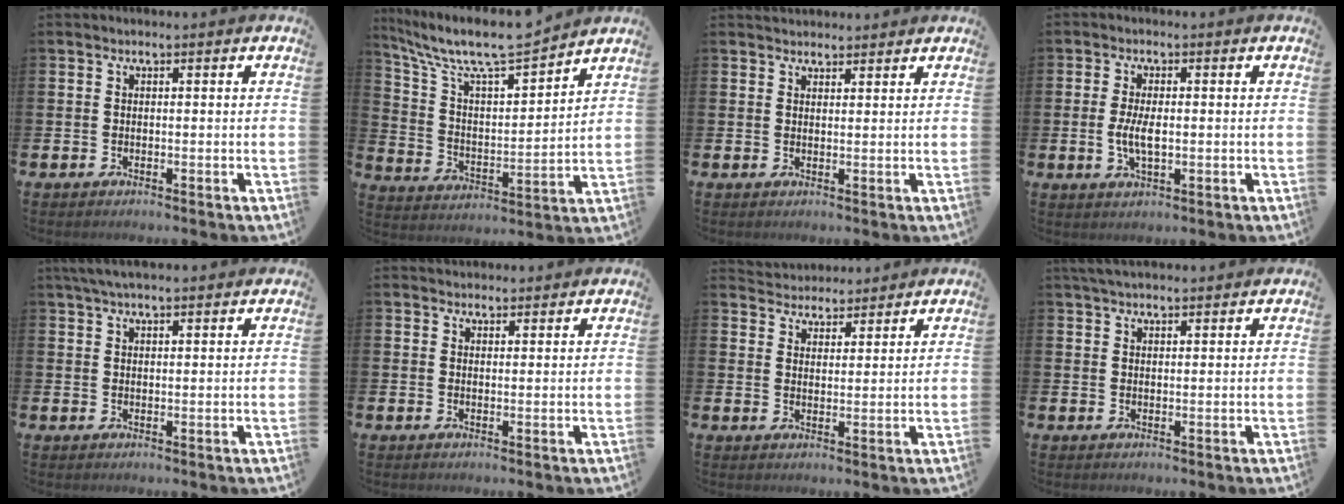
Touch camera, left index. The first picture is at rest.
{"total": 10.1, "force": [9.1, 1.8, 3.9], "torque": [-0.105, -0.066, 0.154]}
{"total": 2.2, "force": [2.1, 0.6, -0.1], "torque": [0.009, -0.007, 0.037]}
{"total": 4.0, "force": [-0.2, 1.7, 3.6], "torque": [-0.072, 0.000, -0.008]}
{"total": 3.6, "force": [3.1, 0.7, 1.6], "torque": [-0.034, -0.003, 0.057]}
{"total": 2.3, "force": [2.1, 0.7, -0.2], "torque": [0.010, -0.008, 0.038]}
{"total": 4.1, "force": [3.9, 1.0, -0.6], "torque": [-0.008, -0.019, 0.073]}
{"total": 3.3, "force": [3.1, 0.8, 1.0], "torque": [-0.022, -0.007, 0.057]}